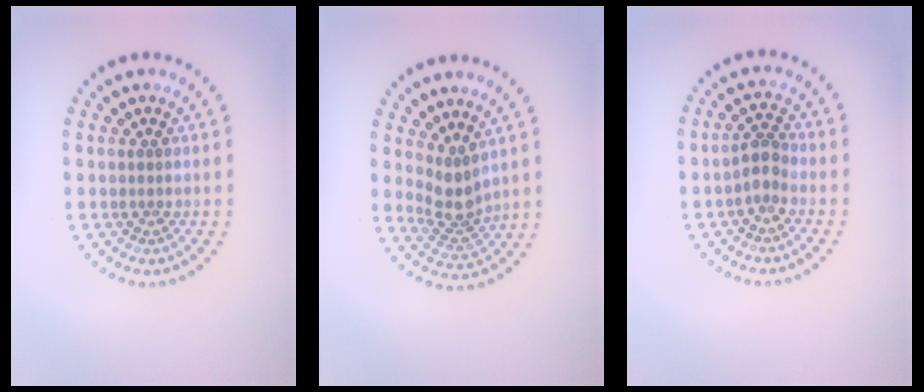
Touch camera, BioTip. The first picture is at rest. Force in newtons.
{"total": 2.9, "press": 2.2, "slide": 1.8}
{"total": 1.8, "press": 1.5, "slide": 1.0}